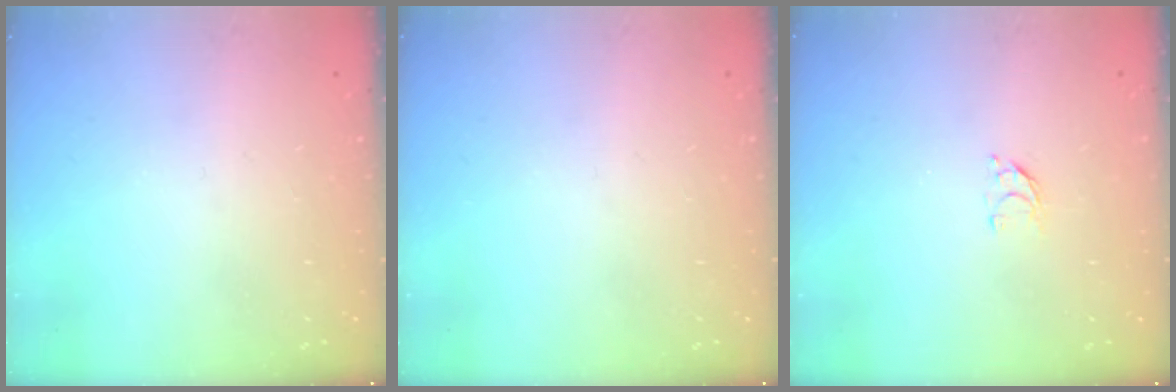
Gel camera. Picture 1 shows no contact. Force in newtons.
{"total": 0.0}
{"total": 2.9, "press": 2.9, "slide": 0.2}